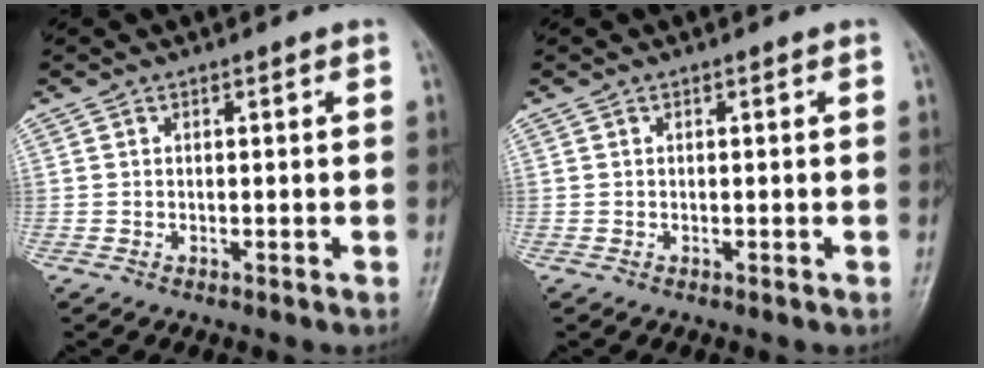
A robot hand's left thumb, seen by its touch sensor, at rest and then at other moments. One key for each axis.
{"total": 0.0}